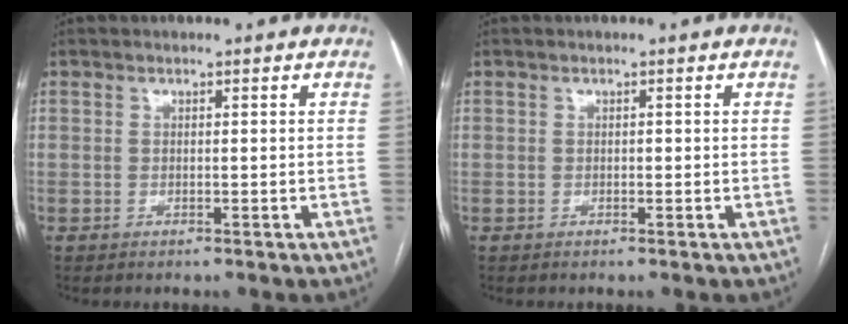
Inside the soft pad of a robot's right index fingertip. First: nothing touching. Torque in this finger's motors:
{"motor_torque": [0.56, 0.27, -0.02, 0.01]}